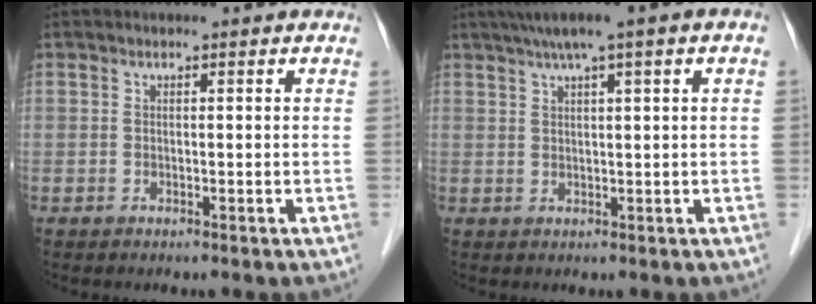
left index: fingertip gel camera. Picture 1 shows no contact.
{"total": 7.4, "force": [4.2, -0.1, 6.0], "torque": [-0.095, 0.035, 0.066]}